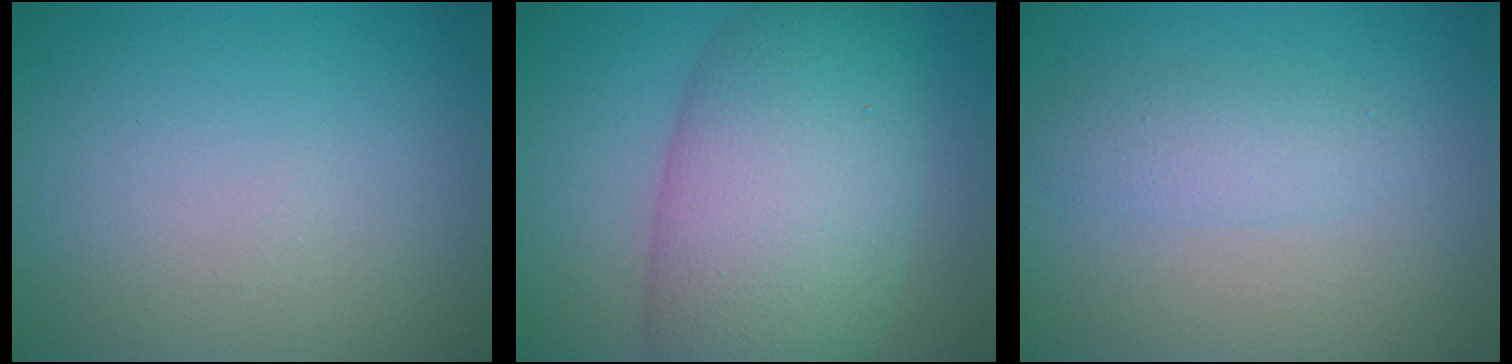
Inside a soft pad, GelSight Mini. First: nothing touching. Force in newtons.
{"total": 11.4, "press": 11.4, "slide": 0.5}
{"total": 2.4, "press": 2.4, "slide": 0.0}